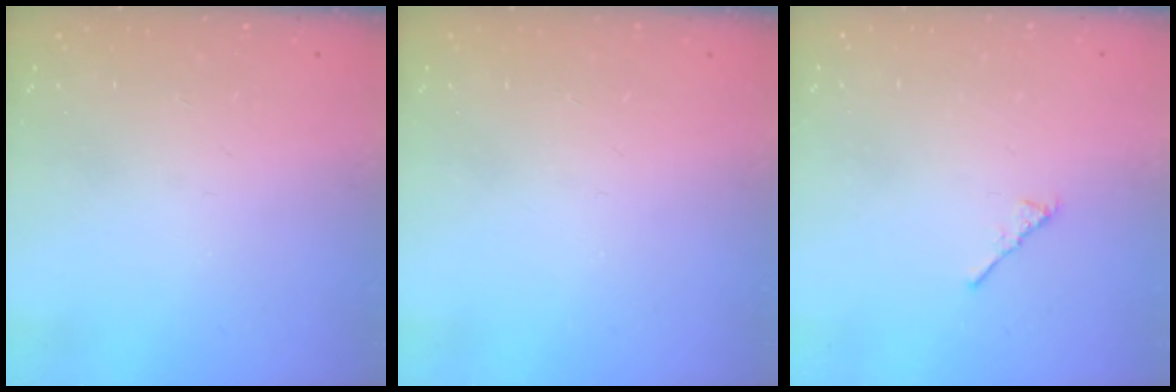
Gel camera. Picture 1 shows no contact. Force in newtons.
{"total": 0.0}
{"total": 2.9, "press": 2.8, "slide": 0.7}